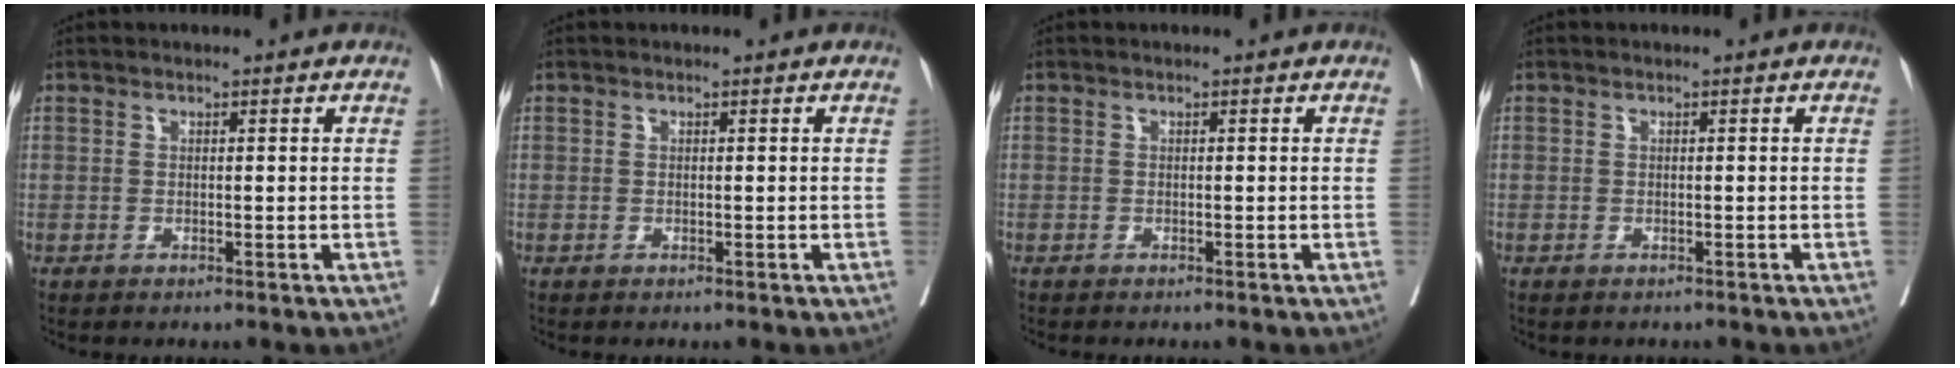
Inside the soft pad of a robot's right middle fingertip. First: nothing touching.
{"total": 0.0}
{"total": 0.7, "force": [-0.6, 0.1, 0.3], "torque": [0.002, 0.000, -0.012]}
{"total": 1.1, "force": [-1.0, 0.4, 0.3], "torque": [-0.006, -0.001, -0.014]}